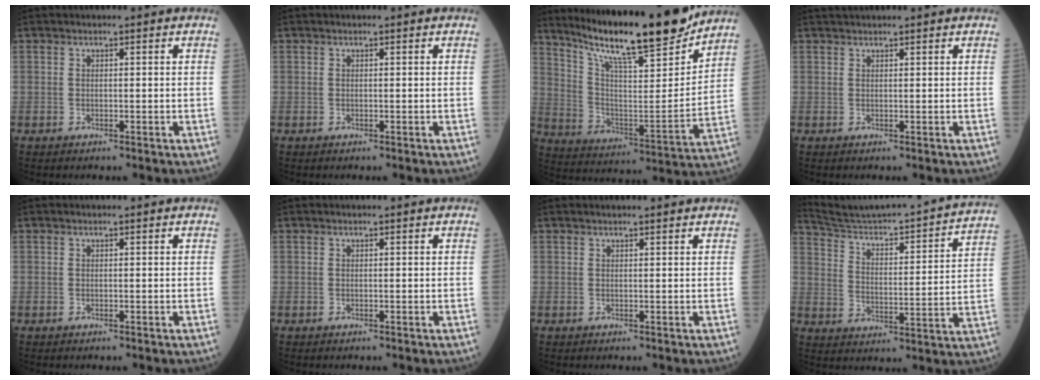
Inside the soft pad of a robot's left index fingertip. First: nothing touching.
{"total": 0.0}
{"total": 22.0, "force": [18.6, 2.2, 11.4], "torque": [-0.197, -0.023, 0.302]}
{"total": 3.7, "force": [3.4, 0.7, 1.3], "torque": [-0.016, 0.033, 0.058]}
{"total": 0.0}
{"total": 0.0}
{"total": 3.2, "force": [2.8, 0.8, 1.3], "torque": [-0.014, 0.021, 0.043]}
{"total": 25.2, "force": [23.2, 1.3, 9.7], "torque": [-0.156, -0.032, 0.321]}